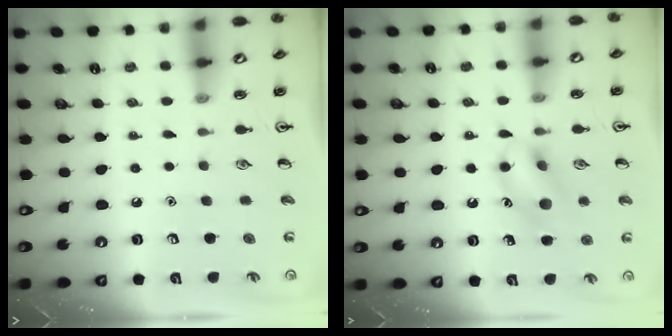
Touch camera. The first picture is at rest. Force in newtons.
{"total": 11.6, "press": 11.5, "slide": 1.6}